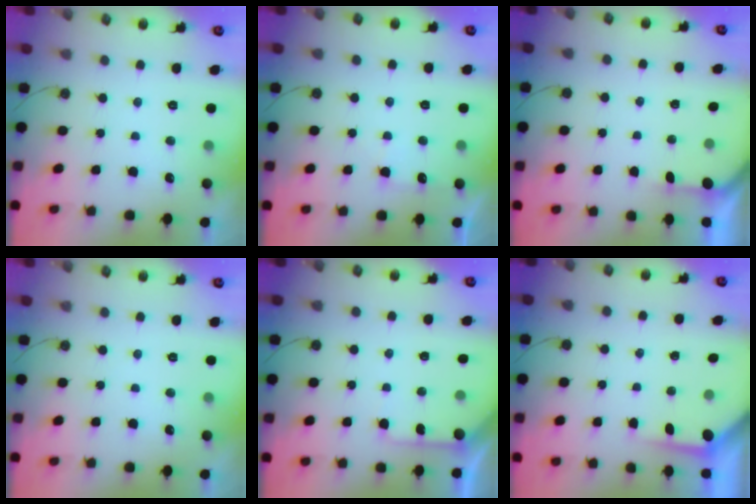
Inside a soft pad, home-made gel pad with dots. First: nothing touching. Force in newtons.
{"total": 6.3, "press": 6.3, "slide": 0.7}
{"total": 1.2, "press": 1.2, "slide": 0.2}
{"total": 0.0}
{"total": 5.4, "press": 5.4, "slide": 0.4}
{"total": 3.2, "press": 3.2, "slide": 0.4}